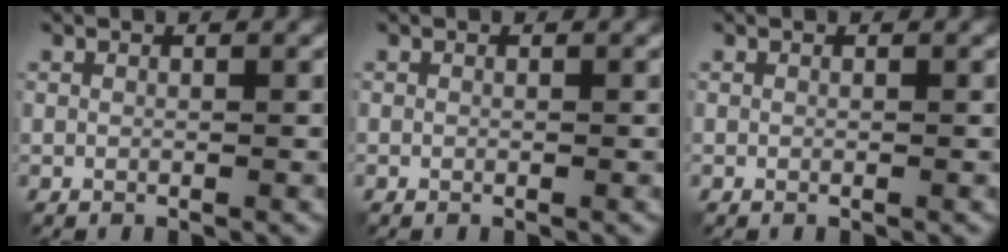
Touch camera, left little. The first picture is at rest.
{"total": 0.0}
{"total": 0.0}